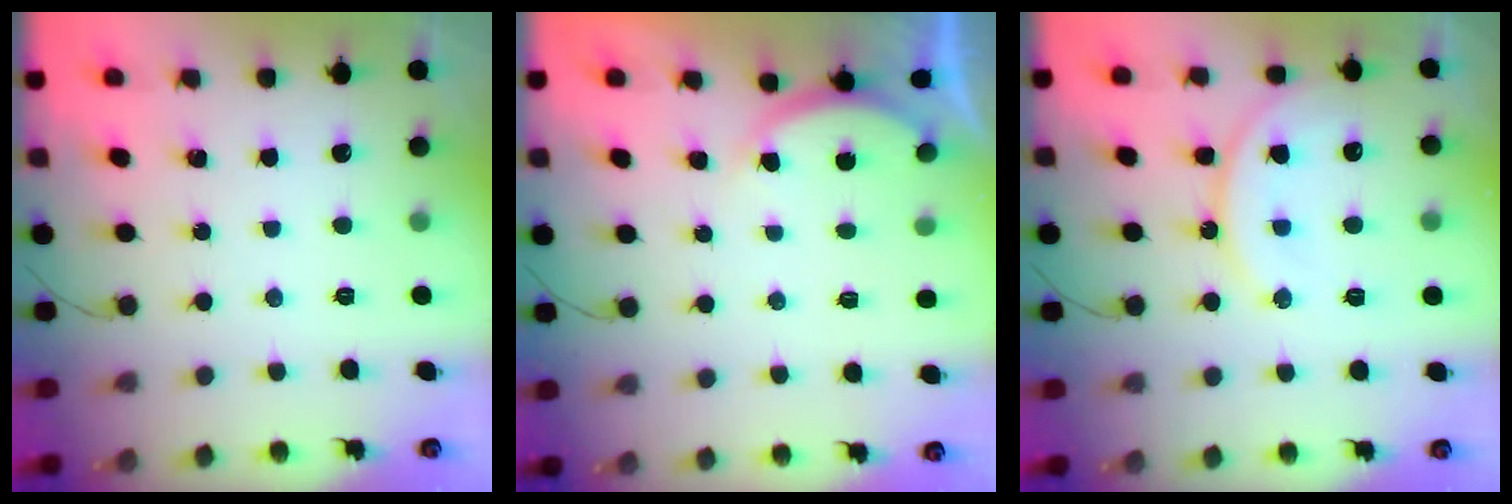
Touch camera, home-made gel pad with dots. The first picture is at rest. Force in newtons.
{"total": 2.6, "press": 2.5, "slide": 0.7}
{"total": 13.1, "press": 13.0, "slide": 1.1}